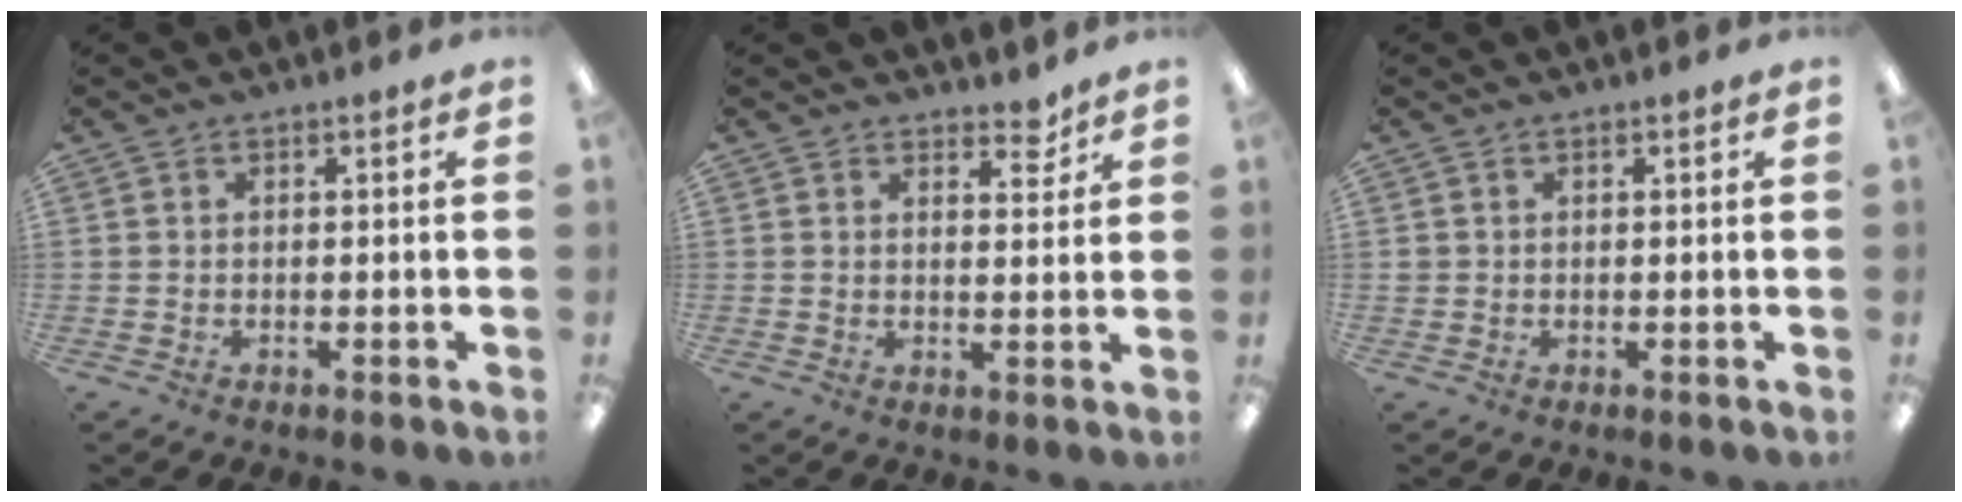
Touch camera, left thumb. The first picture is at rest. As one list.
[{"total": 4.1, "force": [3.5, 1.7, 1.4], "torque": [0.000, -0.023, 0.058]}, {"total": 0.9, "force": [0.2, 0.8, 0.2], "torque": [-0.003, 0.005, 0.002]}]